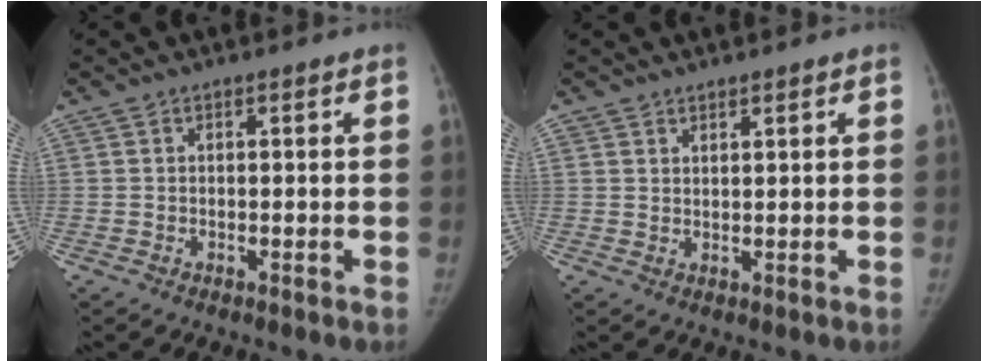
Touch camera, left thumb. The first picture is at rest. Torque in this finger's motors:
{"motor_torque": [-0.20, 0.11, -0.26, 0.13, -0.02]}